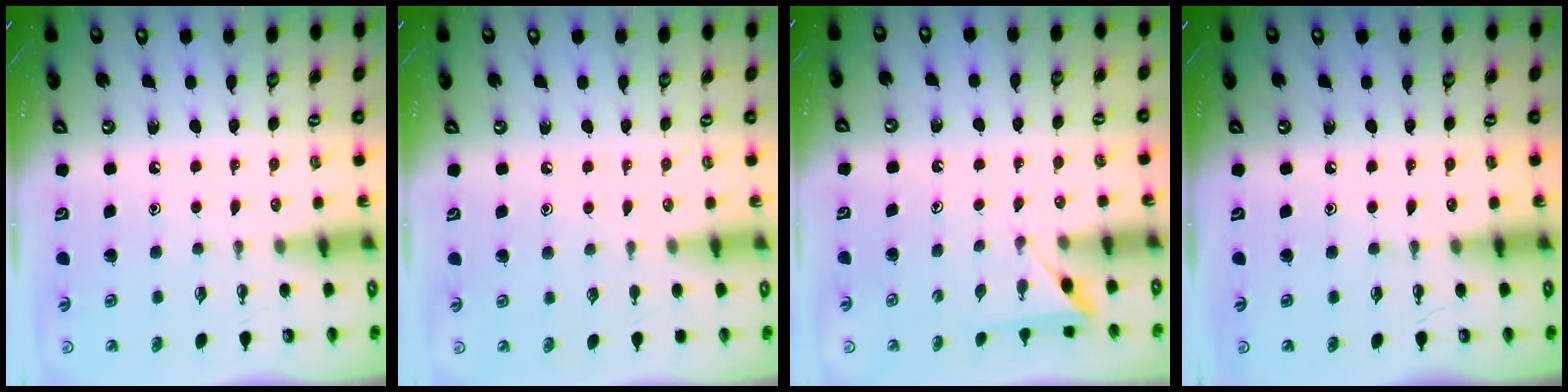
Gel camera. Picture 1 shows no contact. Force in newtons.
{"total": 3.3, "press": 3.3, "slide": 0.3}
{"total": 2.2, "press": 2.2, "slide": 0.2}
{"total": 0.0}